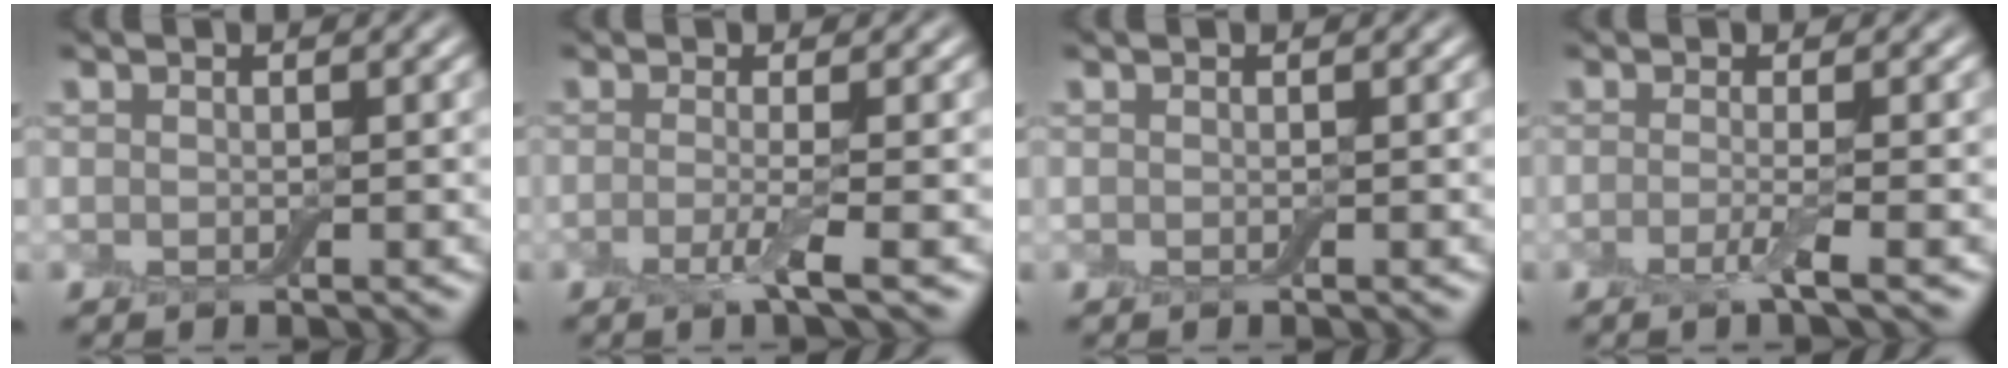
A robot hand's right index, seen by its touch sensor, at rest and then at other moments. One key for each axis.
{"total": 2.6, "fx": -0.8, "fy": 0.4, "fz": 2.4, "tx": -0.046, "ty": -0.007, "tz": -0.022}
{"total": 0.0}
{"total": 2.2, "fx": -0.8, "fy": 0.3, "fz": 2.0, "tx": -0.038, "ty": -0.005, "tz": -0.022}